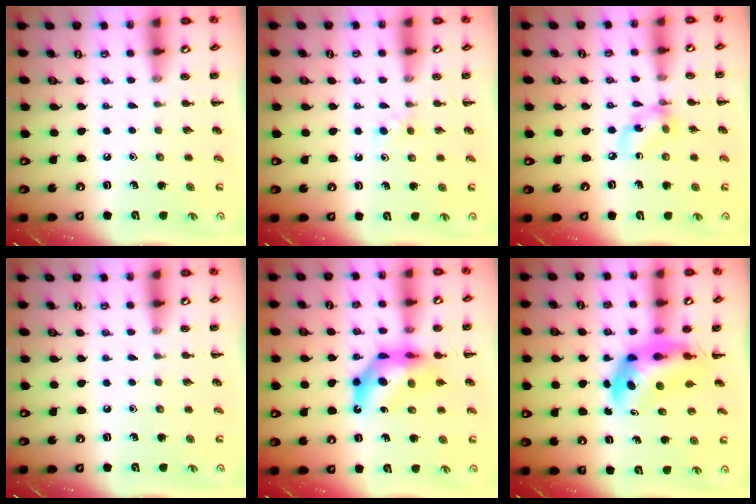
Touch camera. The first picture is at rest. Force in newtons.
{"total": 2.6, "press": 2.4, "slide": 1.0}
{"total": 7.4, "press": 7.4, "slide": 0.9}
{"total": 0.0}
{"total": 11.4, "press": 10.9, "slide": 3.4}
{"total": 6.0, "press": 5.7, "slide": 1.8}